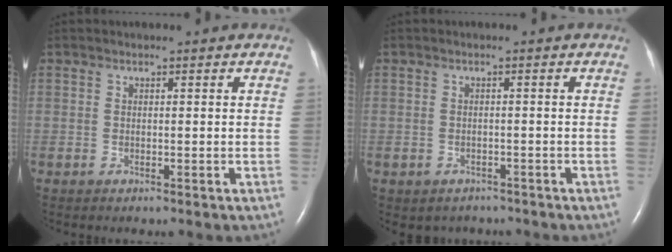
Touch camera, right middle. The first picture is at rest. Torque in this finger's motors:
{"motor_torque": [0.94, -1.20, 0.08, 0.04]}